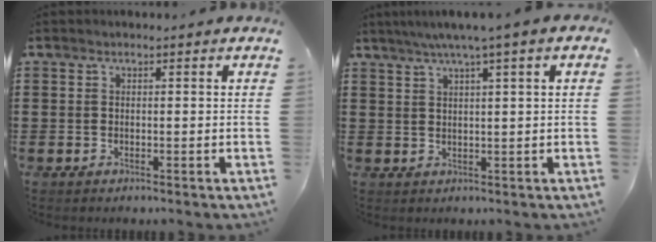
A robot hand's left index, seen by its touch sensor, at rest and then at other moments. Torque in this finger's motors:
{"motor_torque": [1.52, -0.61, 1.05, 0.21]}